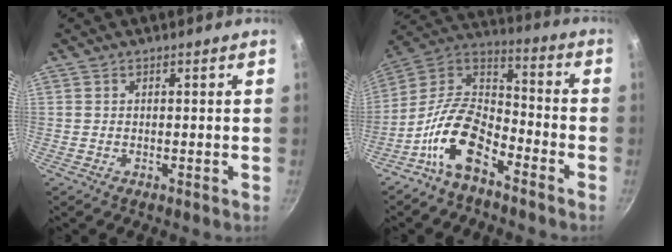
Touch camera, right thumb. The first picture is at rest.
{"total": 14.6, "force": [-8.3, 7.3, 9.5], "torque": [-0.168, 0.079, -0.182]}